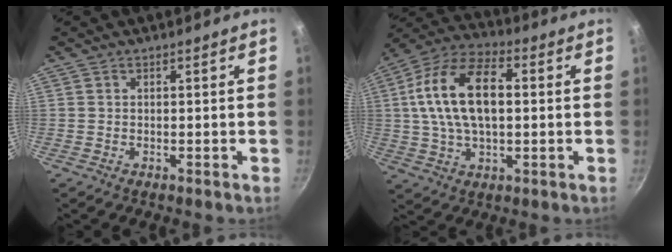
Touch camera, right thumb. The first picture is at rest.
{"total": 17.3, "force": [2.0, 9.5, 14.3], "torque": [-0.252, 0.024, 0.025]}